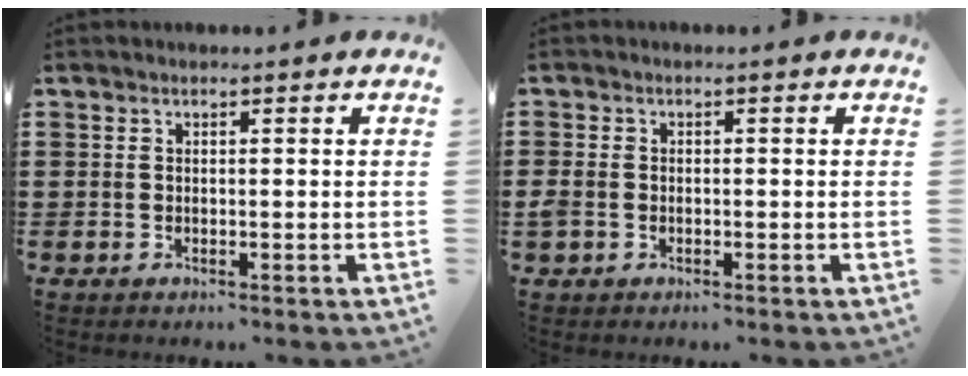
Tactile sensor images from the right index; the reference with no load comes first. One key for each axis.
{"total": 1.7, "fx": -0.6, "fy": 1.3, "fz": 0.7, "tx": -0.032, "ty": -0.002, "tz": -0.019}